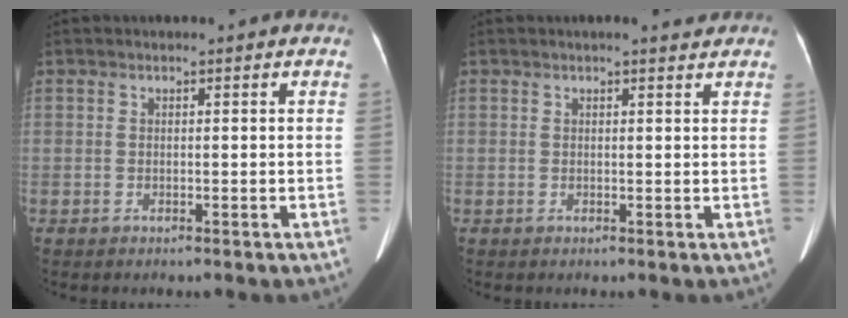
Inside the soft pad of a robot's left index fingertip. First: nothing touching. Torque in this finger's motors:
{"motor_torque": [0.20, -0.25, 0.00, -0.01]}